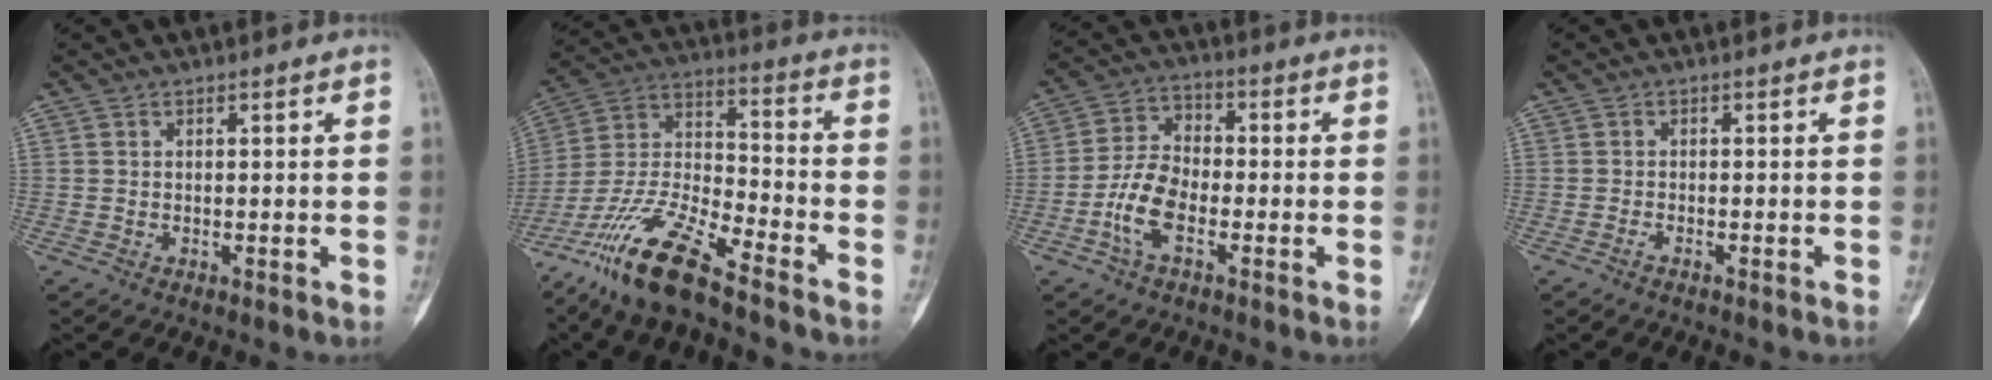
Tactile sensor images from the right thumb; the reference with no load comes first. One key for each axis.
{"total": 17.1, "fx": -12.5, "fy": 4.0, "fz": 11.0, "tx": -0.219, "ty": 0.061, "tz": -0.235}
{"total": 8.7, "fx": -3.3, "fy": 4.8, "fz": 6.5, "tx": -0.127, "ty": 0.025, "tz": -0.071}
{"total": 1.0, "fx": -0.8, "fy": 0.2, "fz": 0.5, "tx": -0.017, "ty": 0.004, "tz": -0.014}